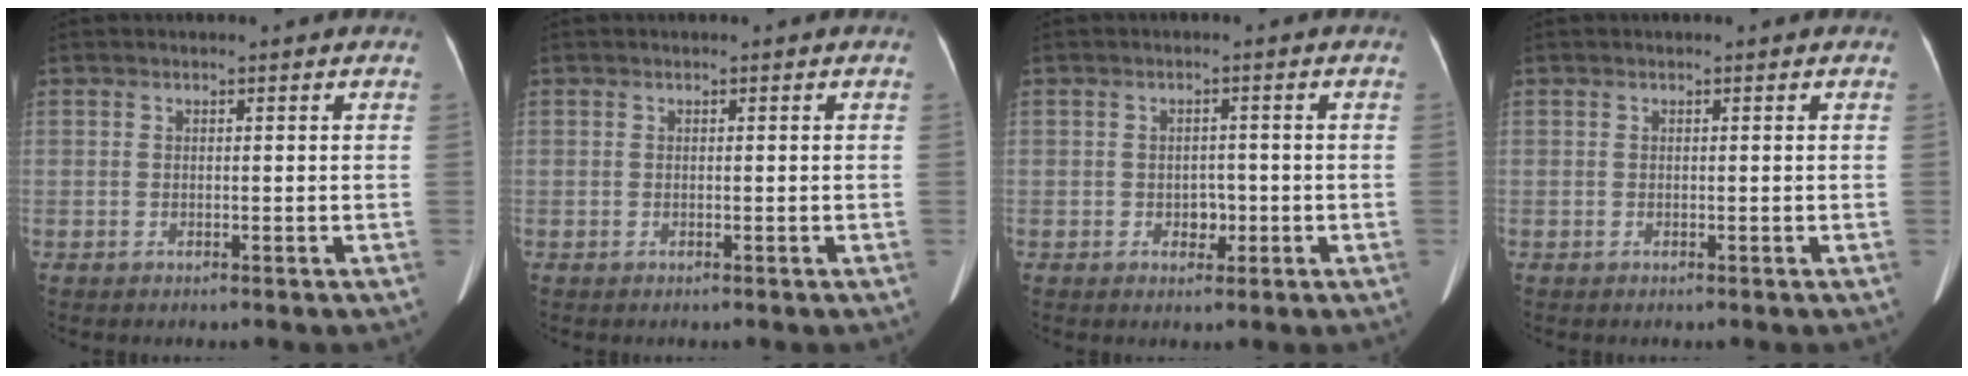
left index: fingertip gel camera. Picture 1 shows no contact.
{"total": 0.0}
{"total": 2.2, "force": [-0.6, 1.7, 1.3], "torque": [-0.016, 0.004, -0.005]}
{"total": 0.0}